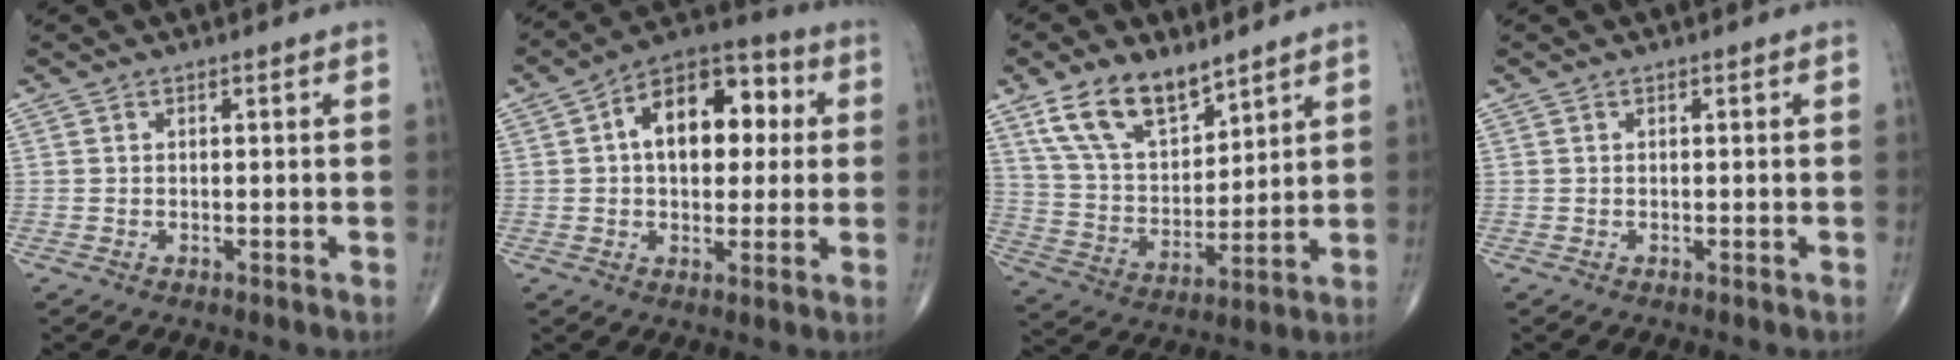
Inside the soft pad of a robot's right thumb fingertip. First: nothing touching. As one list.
[{"total": 15.8, "force": [2.8, 9.5, 12.3], "torque": [-0.151, 0.026, 0.034]}, {"total": 13.5, "force": [9.1, 6.5, 7.6], "torque": [-0.115, -0.044, 0.182]}, {"total": 0.0}]